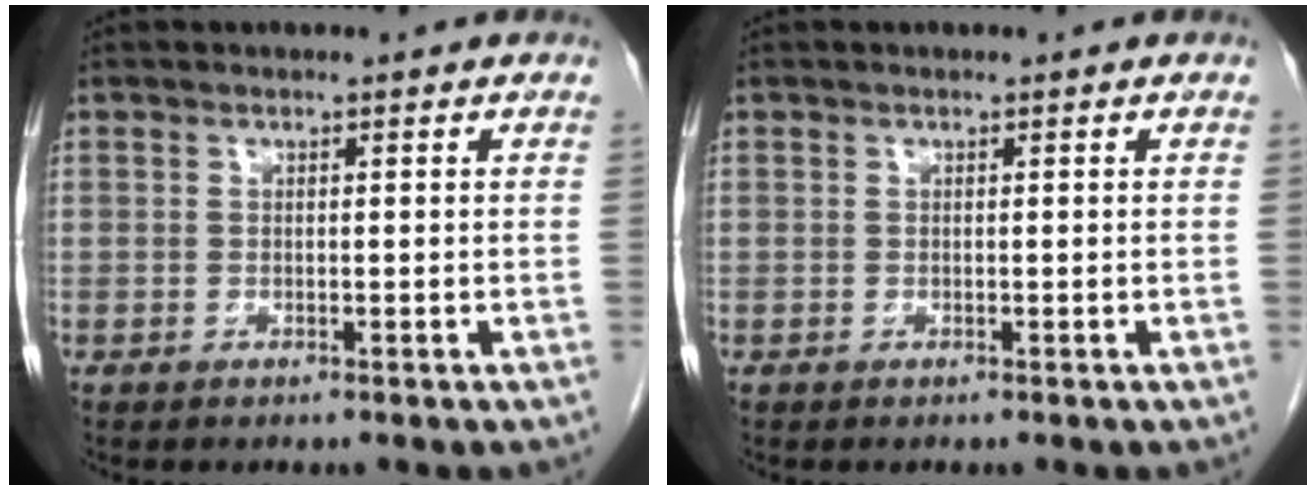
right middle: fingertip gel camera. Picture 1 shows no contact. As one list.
[{"total": 0.0}]